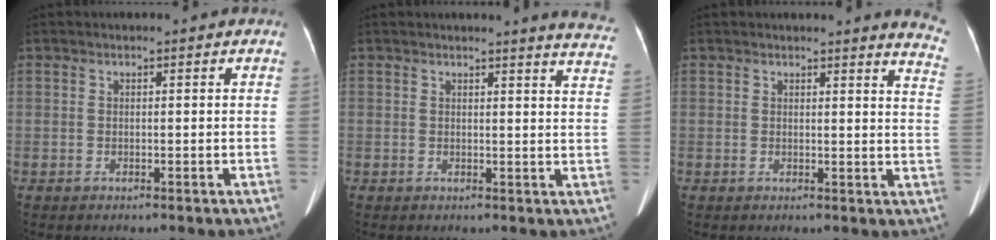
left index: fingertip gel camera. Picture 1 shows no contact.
{"total": 8.4, "force": [8.2, 0.0, 1.9], "torque": [-0.006, -0.059, 0.053]}
{"total": 8.2, "force": [7.9, -0.1, 2.1], "torque": [-0.005, -0.070, 0.051]}